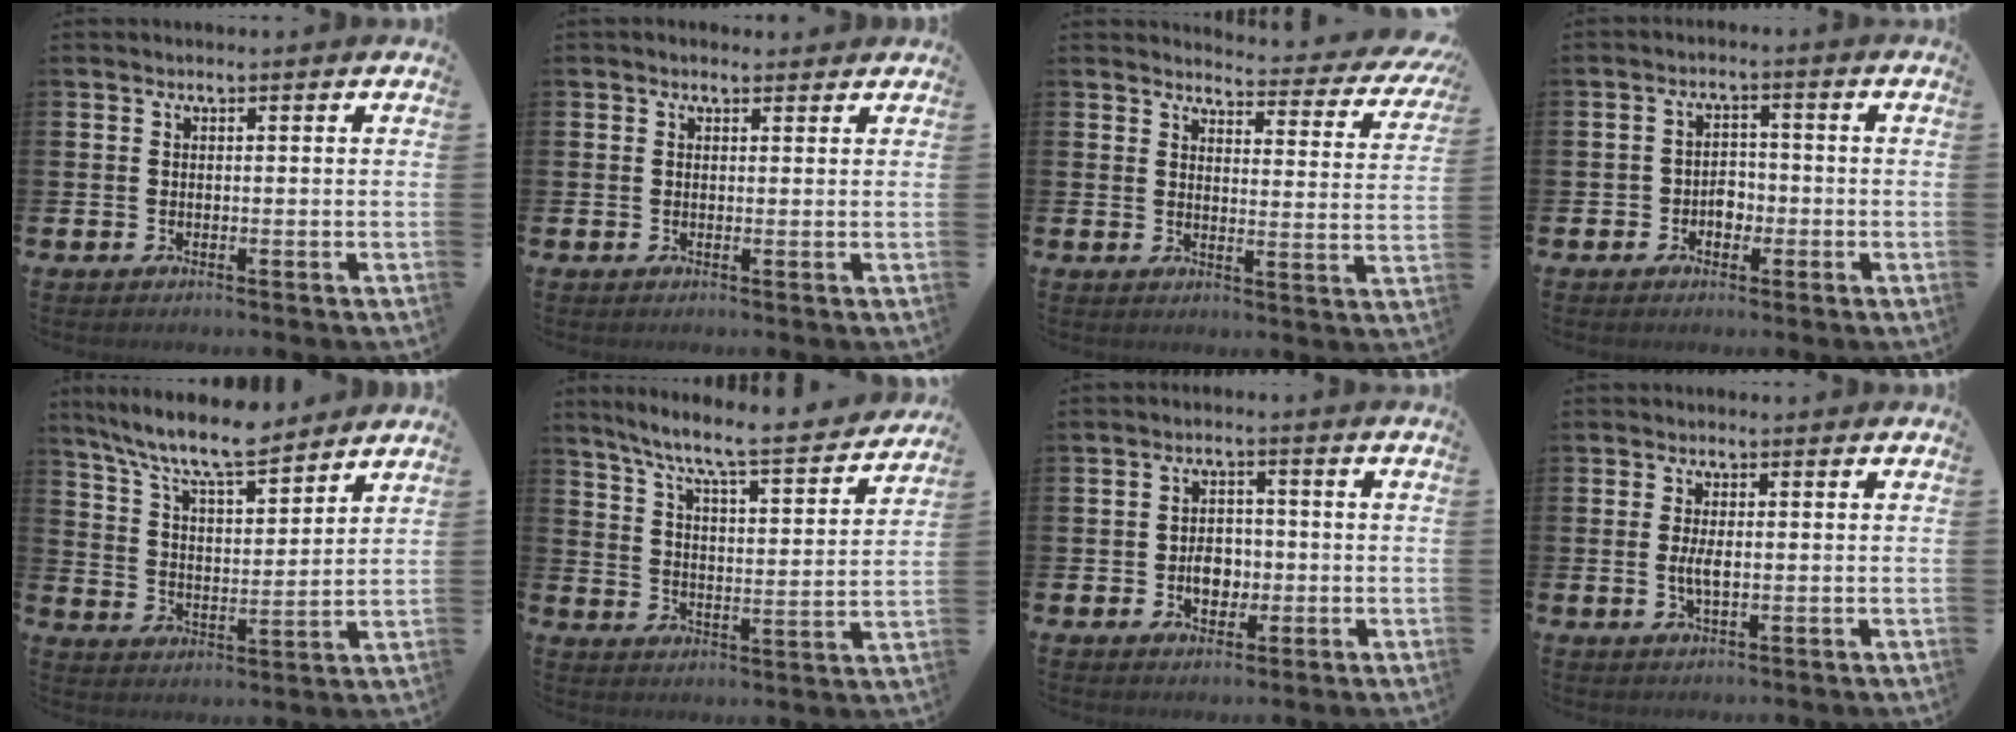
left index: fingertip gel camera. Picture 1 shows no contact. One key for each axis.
{"total": 0.8, "fx": 0.7, "fy": 0.4, "fz": 0.2, "tx": 0.004, "ty": 0.003, "tz": 0.010}
{"total": 3.2, "fx": 3.1, "fy": 0.7, "fz": 0.8, "tx": -0.019, "ty": -0.032, "tz": 0.045}
{"total": 2.8, "fx": -1.4, "fy": 2.2, "fz": 1.1, "tx": -0.016, "ty": 0.004, "tz": -0.033}
{"total": 9.7, "fx": 8.7, "fy": 1.6, "fz": 3.9, "tx": -0.104, "ty": -0.051, "tz": 0.153}
{"total": 7.8, "fx": 6.9, "fy": 0.4, "fz": 3.5, "tx": -0.091, "ty": -0.055, "tz": 0.112}
{"total": 4.0, "fx": -0.9, "fy": 3.0, "fz": 2.5, "tx": -0.026, "ty": -0.003, "tz": -0.026}
{"total": 2.8, "fx": -0.1, "fy": 1.1, "fz": 2.6, "tx": -0.048, "ty": 0.001, "tz": -0.003}